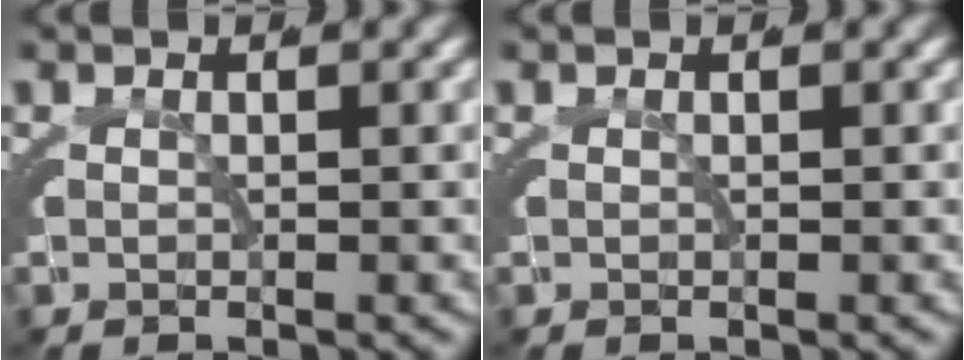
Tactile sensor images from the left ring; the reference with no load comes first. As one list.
[{"total": 0.0}]